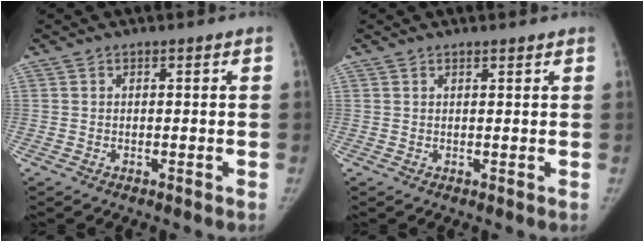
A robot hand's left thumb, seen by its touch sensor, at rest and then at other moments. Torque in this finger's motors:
{"motor_torque": [-0.21, 0.01, -0.30, 0.29, -0.02]}